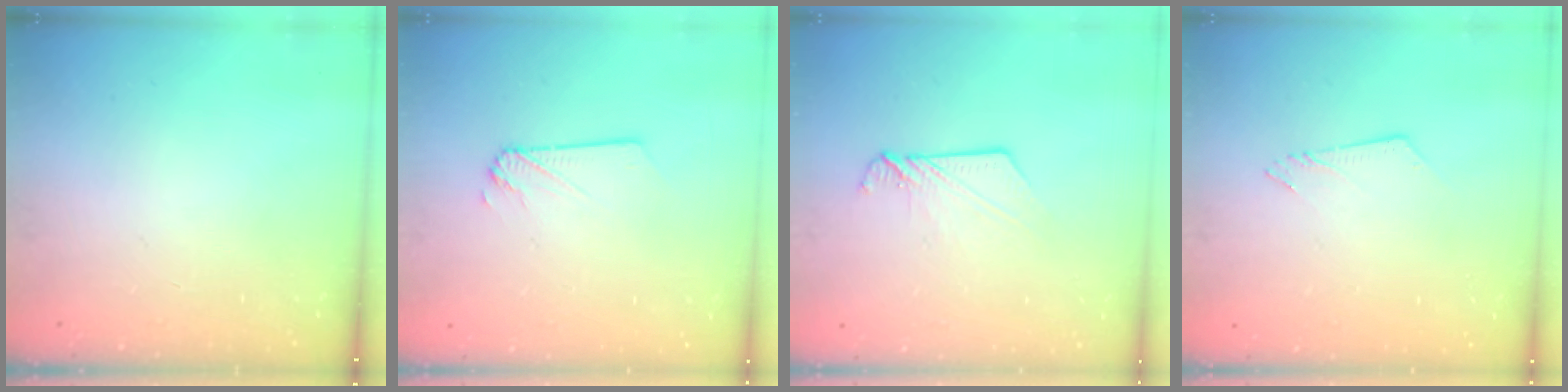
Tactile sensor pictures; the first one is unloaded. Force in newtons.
{"total": 1.3, "press": 1.3, "slide": 0.1}
{"total": 6.9, "press": 6.9, "slide": 0.2}
{"total": 2.9, "press": 2.9, "slide": 0.3}